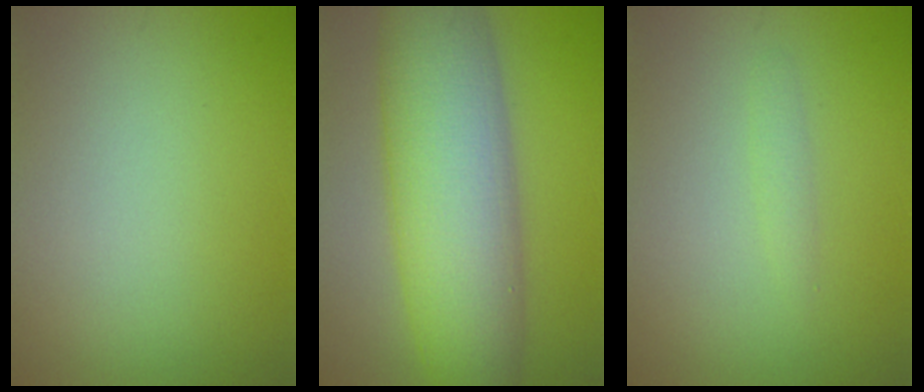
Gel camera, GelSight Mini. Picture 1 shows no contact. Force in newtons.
{"total": 11.2, "press": 11.2, "slide": 0.3}
{"total": 1.0, "press": 0.9, "slide": 0.1}